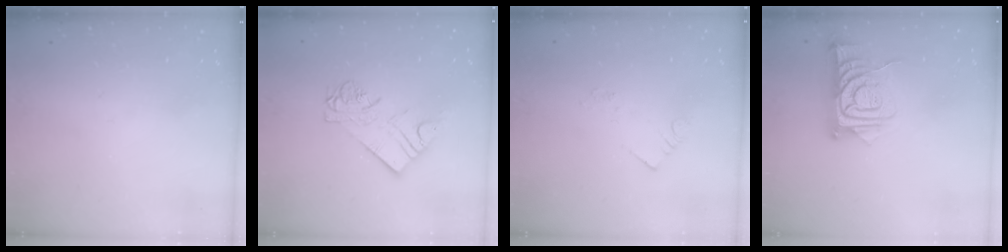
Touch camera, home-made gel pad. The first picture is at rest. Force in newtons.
{"total": 9.7, "press": 9.6, "slide": 0.9}
{"total": 2.0, "press": 2.0, "slide": 0.4}
{"total": 10.7, "press": 10.7, "slide": 1.1}